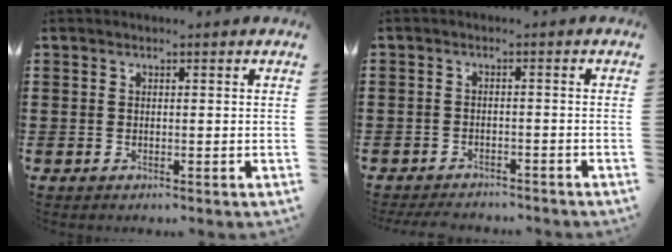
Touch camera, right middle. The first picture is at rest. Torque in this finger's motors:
{"motor_torque": [0.57, -0.11, 0.08, -0.21]}